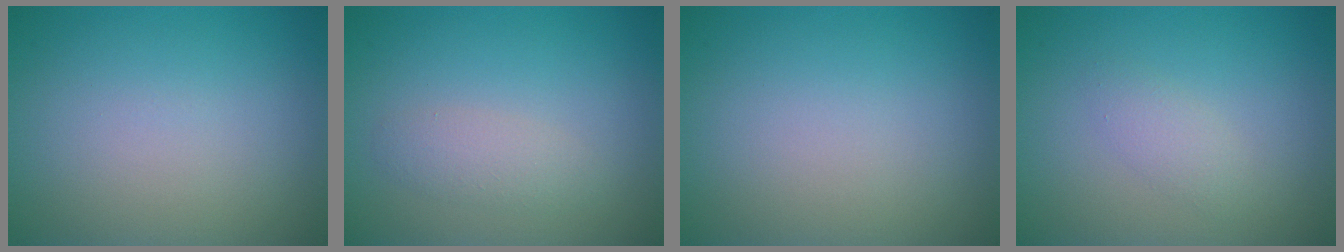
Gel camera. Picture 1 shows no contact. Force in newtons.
{"total": 1.7, "press": 1.7, "slide": 0.1}
{"total": 0.0}
{"total": 1.4, "press": 1.4, "slide": 0.1}